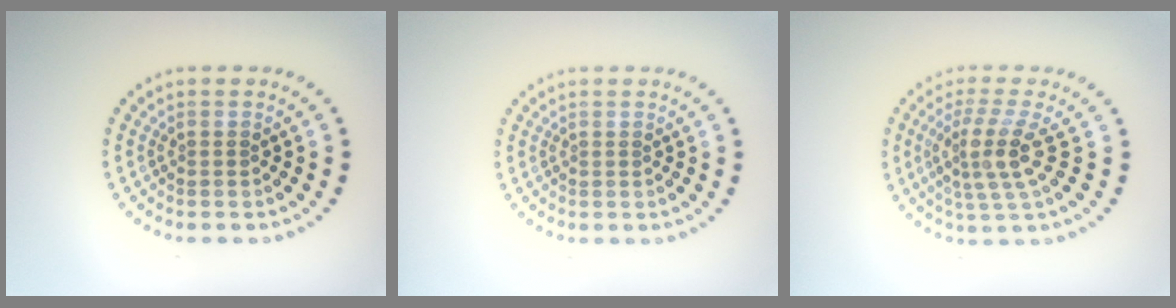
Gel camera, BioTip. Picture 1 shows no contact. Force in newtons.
{"total": 0.0}
{"total": 3.8, "press": 2.8, "slide": 2.6}